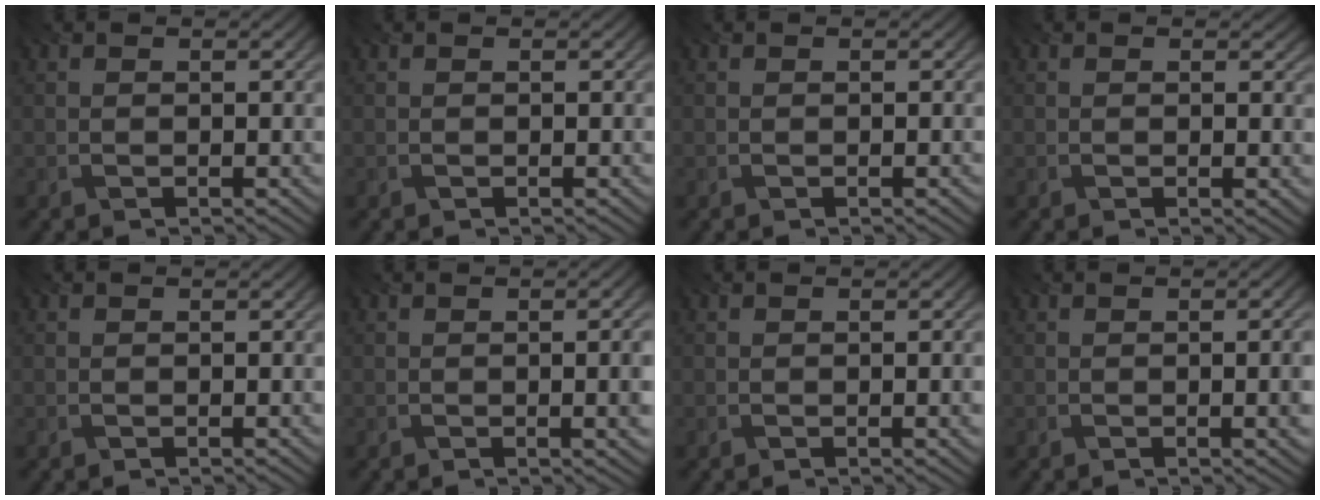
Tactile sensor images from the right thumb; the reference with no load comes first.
{"total": 0.0}
{"total": 0.0}
{"total": 1.2, "force": [0.5, 0.6, 0.9], "torque": [-0.015, -0.003, 0.006]}
{"total": 0.0}
{"total": 3.7, "force": [-0.4, 0.7, 3.6], "torque": [-0.042, 0.004, -0.004]}
{"total": 1.3, "force": [-0.2, -0.1, 1.3], "torque": [-0.018, 0.002, -0.004]}
{"total": 3.0, "force": [-0.4, 0.4, 2.9], "torque": [-0.035, 0.006, -0.005]}